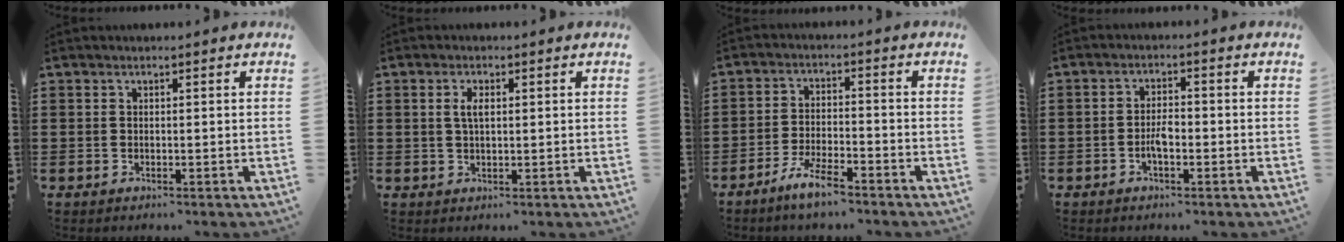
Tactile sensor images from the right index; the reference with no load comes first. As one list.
[{"total": 2.7, "force": [0.5, 1.1, 2.4], "torque": [-0.050, 0.007, 0.007]}, {"total": 5.2, "force": [-4.3, 0.7, 2.9], "torque": [-0.068, -0.001, -0.084]}, {"total": 2.9, "force": [-1.1, 1.1, 2.4], "torque": [-0.052, 0.003, -0.024]}]